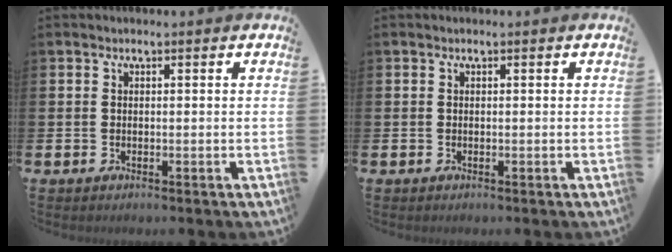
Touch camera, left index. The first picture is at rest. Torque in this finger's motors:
{"motor_torque": [0.00, 0.00, 0.00, 0.01]}